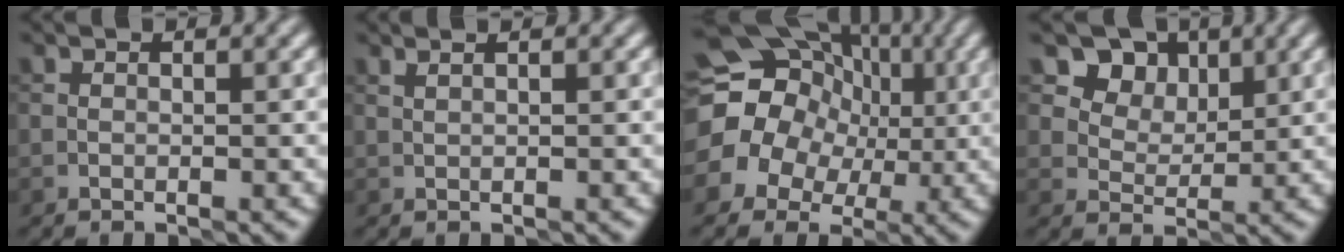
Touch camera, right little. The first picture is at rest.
{"total": 0.8, "force": [0.8, 0.0, 0.3], "torque": [0.000, 0.001, 0.007]}
{"total": 15.4, "force": [2.2, 14.0, 6.0], "torque": [-0.132, 0.029, 0.017]}
{"total": 9.3, "force": [5.6, 6.2, 4.2], "torque": [-0.081, 0.006, 0.092]}